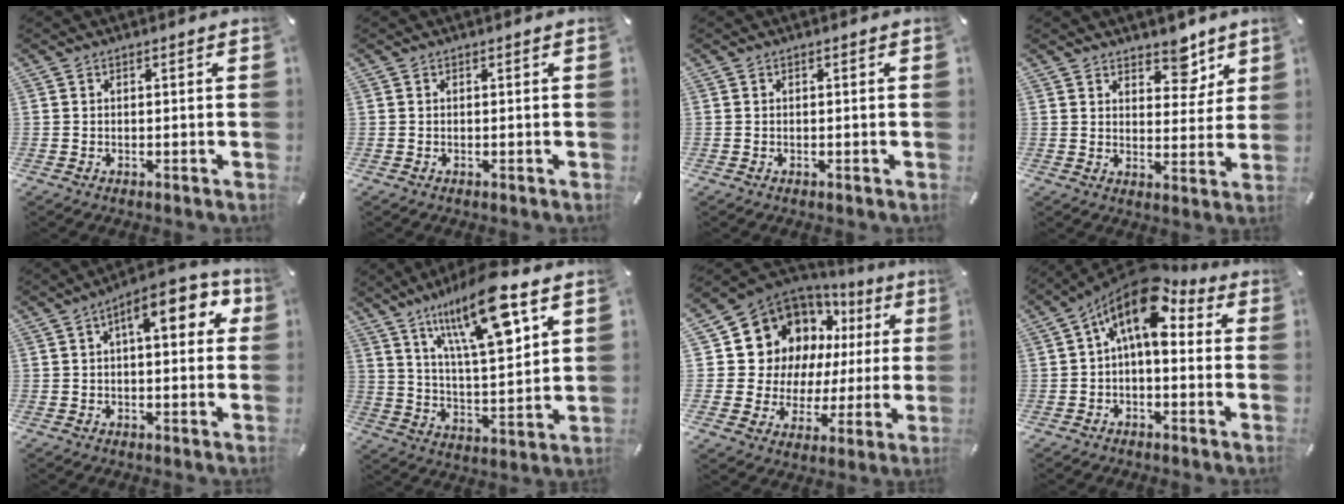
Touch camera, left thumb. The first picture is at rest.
{"total": 0.0}
{"total": 0.0}
{"total": 7.8, "force": [5.9, 4.5, 2.4], "torque": [-0.001, -0.050, 0.098]}
{"total": 11.2, "force": [3.7, 4.7, 9.5], "torque": [-0.127, -0.012, 0.053]}
{"total": 19.1, "force": [11.7, 6.2, 13.8], "torque": [-0.254, -0.052, 0.186]}
{"total": 16.3, "force": [7.8, 12.8, 6.3], "torque": [-0.110, -0.065, 0.162]}
{"total": 12.7, "force": [5.3, 6.1, 9.9], "torque": [-0.177, -0.032, 0.089]}